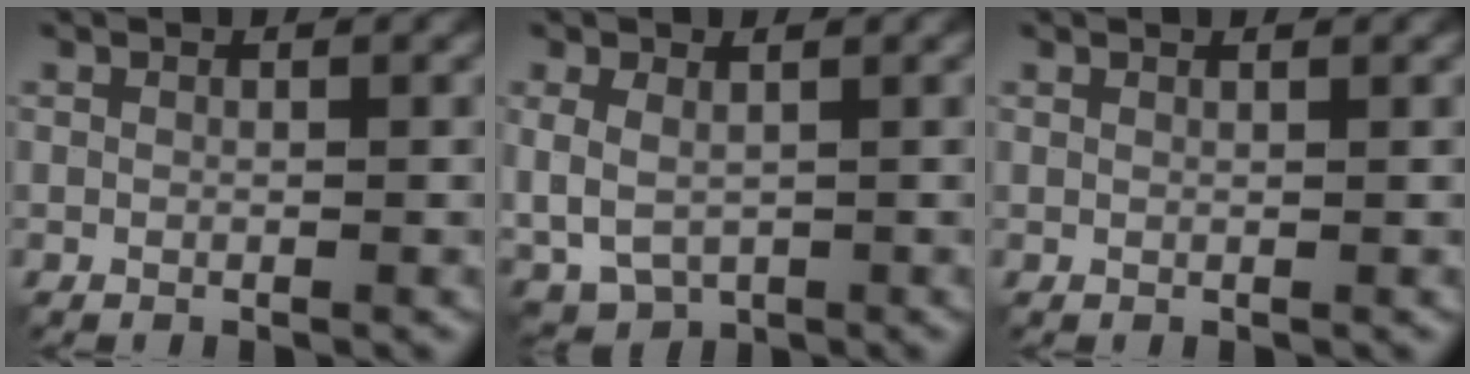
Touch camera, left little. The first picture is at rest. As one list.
[{"total": 4.4, "force": [0.7, 2.9, 3.2], "torque": [-0.073, -0.009, 0.016]}, {"total": 1.0, "force": [0.8, 0.3, 0.5], "torque": [-0.003, 0.004, 0.001]}]